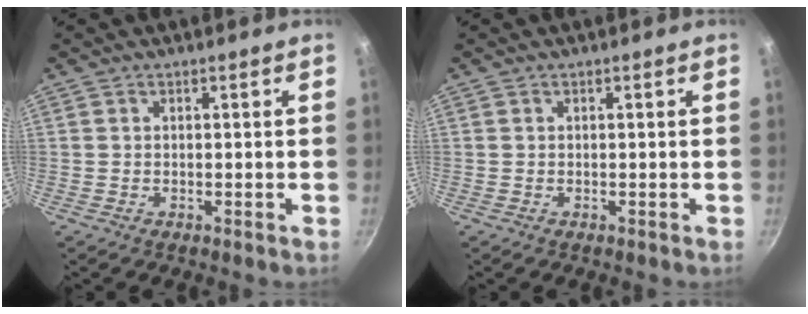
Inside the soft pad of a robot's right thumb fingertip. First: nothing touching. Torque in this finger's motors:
{"motor_torque": [-0.09, 0.00, -0.05, -0.05, 0.00]}